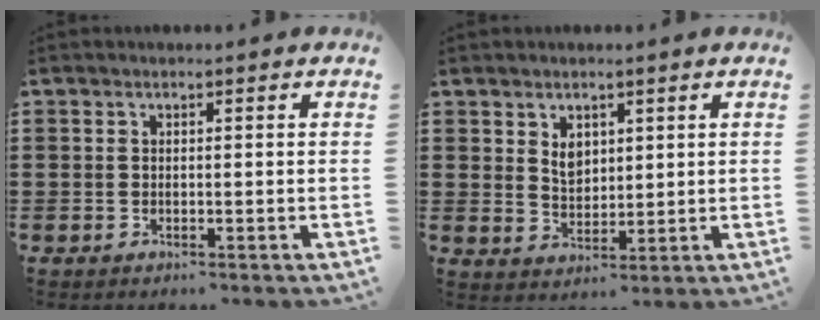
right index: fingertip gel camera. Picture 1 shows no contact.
{"total": 3.2, "force": [1.6, 2.2, 1.7], "torque": [-0.033, 0.005, 0.027]}